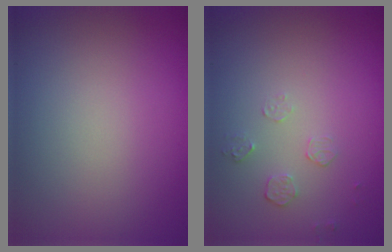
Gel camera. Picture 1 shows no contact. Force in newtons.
{"total": 1.3, "press": 0.6, "slide": 1.1}